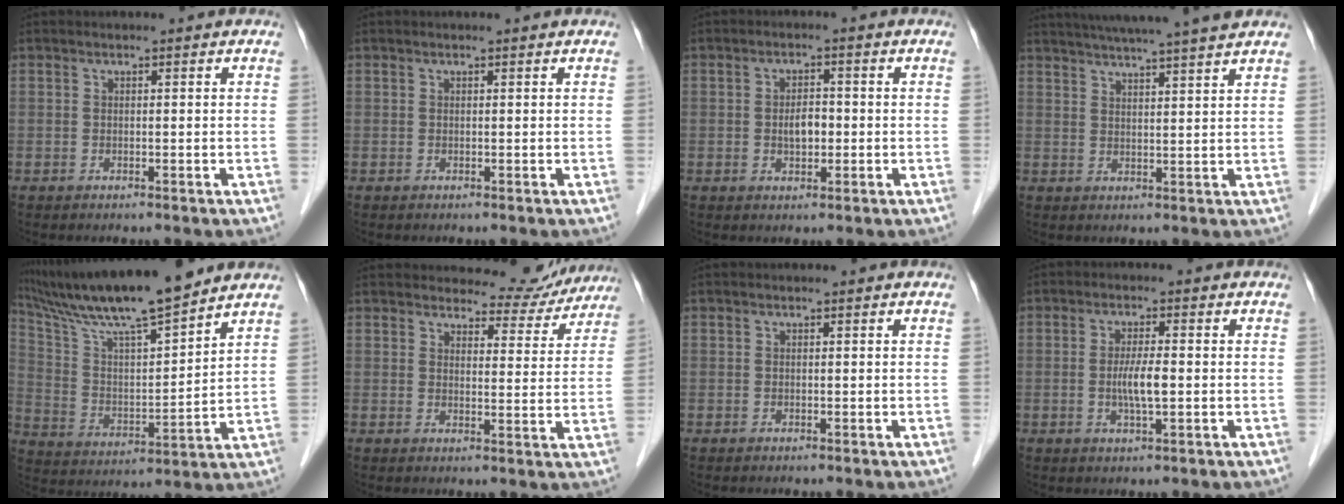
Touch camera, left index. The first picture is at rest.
{"total": 0.0}
{"total": 3.1, "force": [-0.4, 1.7, 2.6], "torque": [-0.047, 0.004, -0.006]}
{"total": 14.5, "force": [12.7, -0.5, 6.9], "torque": [-0.118, 0.017, 0.173]}
{"total": 17.1, "force": [14.6, 0.5, 8.9], "torque": [-0.164, 0.008, 0.260]}
{"total": 8.8, "force": [8.5, 2.3, 0.3], "torque": [0.010, -0.013, 0.095]}
{"total": 0.0}
{"total": 4.0, "force": [-0.5, 0.5, 3.9], "torque": [-0.079, -0.004, -0.009]}